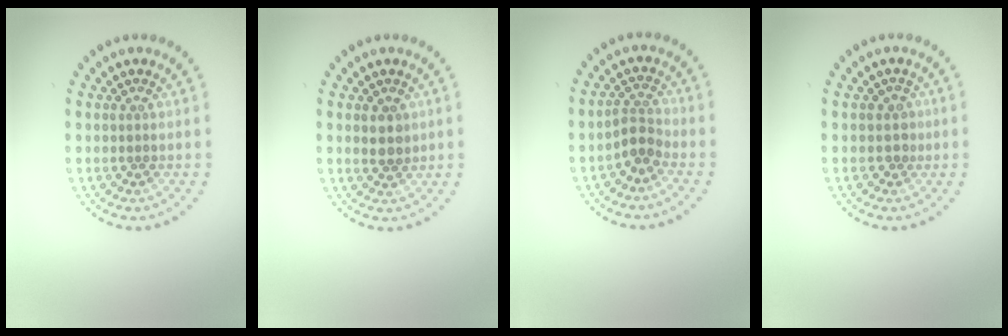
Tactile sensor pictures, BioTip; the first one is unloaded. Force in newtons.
{"total": 1.8, "press": 1.7, "slide": 0.7}
{"total": 1.9, "press": 1.4, "slide": 1.3}
{"total": 1.0, "press": 0.7, "slide": 0.7}